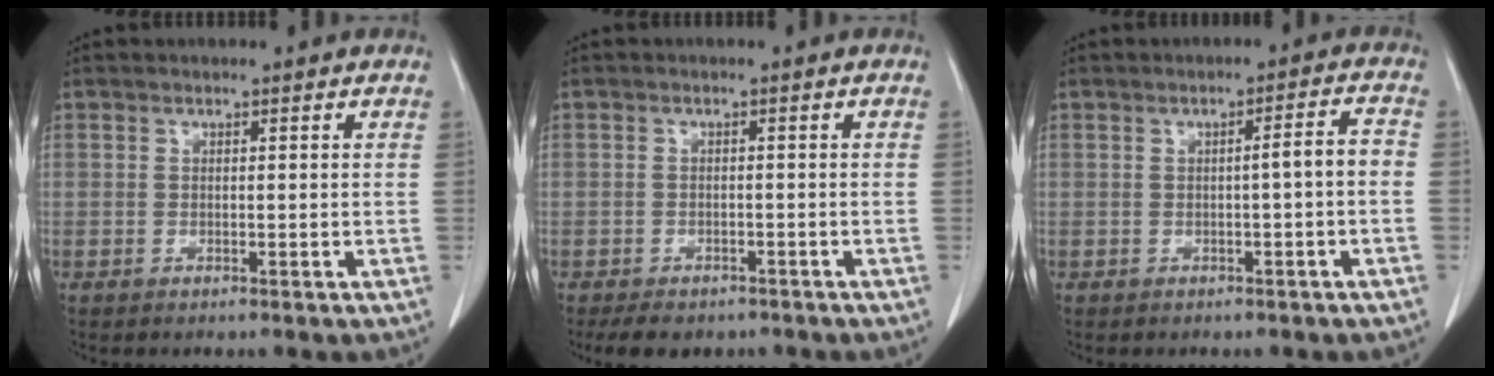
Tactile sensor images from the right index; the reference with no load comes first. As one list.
[{"total": 5.9, "force": [-4.5, 3.3, 1.9], "torque": [-0.024, 0.001, -0.059]}, {"total": 3.1, "force": [-0.6, 0.1, 3.1], "torque": [-0.041, 0.007, -0.008]}]